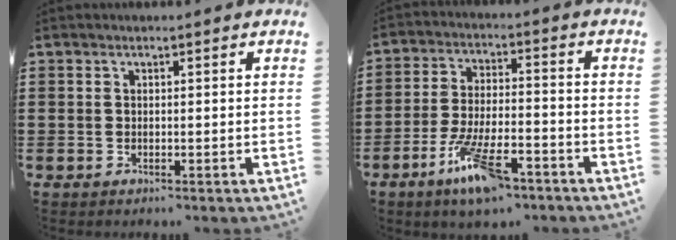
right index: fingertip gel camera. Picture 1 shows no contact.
{"total": 10.9, "force": [-6.4, 3.1, 8.2], "torque": [-0.171, 0.003, -0.119]}